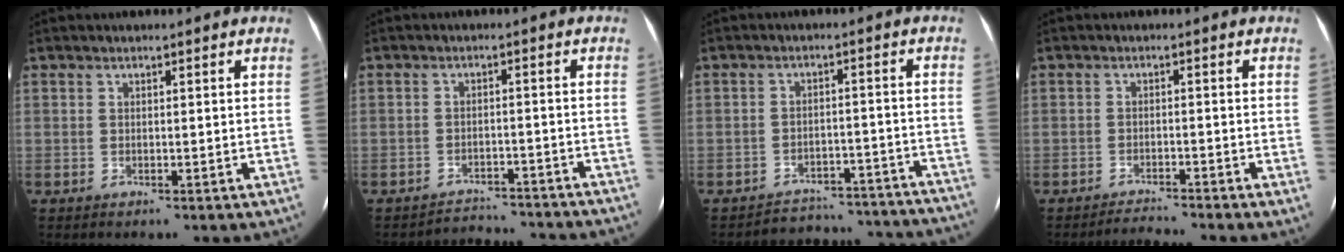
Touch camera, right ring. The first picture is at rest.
{"total": 11.4, "force": [-11.0, 2.0, 2.4], "torque": [-0.051, 0.013, -0.141]}
{"total": 22.1, "force": [-21.1, 4.4, 5.0], "torque": [-0.082, 0.031, -0.251]}
{"total": 3.3, "force": [-3.1, -1.2, 0.5], "torque": [-0.026, 0.003, -0.054]}